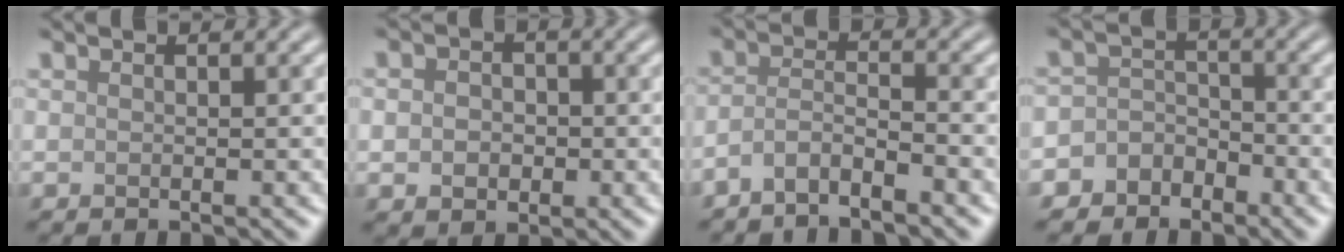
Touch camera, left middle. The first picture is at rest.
{"total": 2.9, "force": [-0.2, 2.3, 1.7], "torque": [-0.020, -0.004, -0.012]}
{"total": 2.8, "force": [-2.2, 0.5, 1.6], "torque": [-0.032, 0.003, -0.052]}
{"total": 4.0, "force": [-2.7, 3.0, 0.2], "torque": [0.040, 0.007, -0.063]}